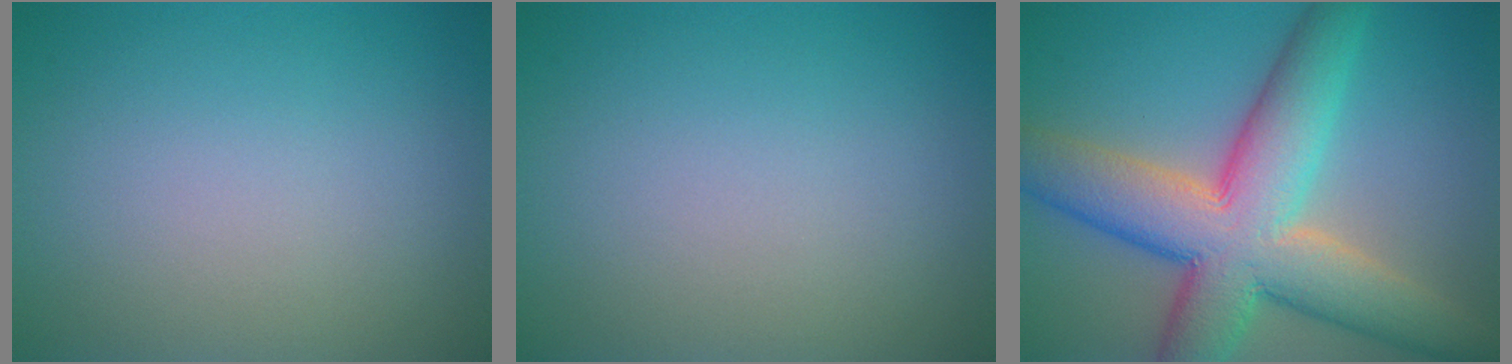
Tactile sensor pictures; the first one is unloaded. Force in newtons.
{"total": 0.0}
{"total": 11.5, "press": 11.5, "slide": 0.5}